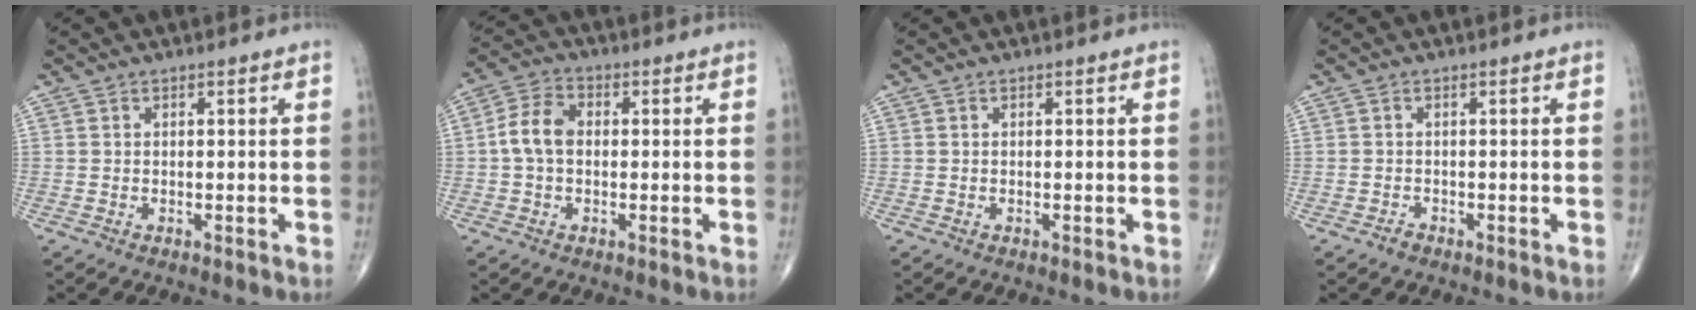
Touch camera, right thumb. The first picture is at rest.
{"total": 6.5, "force": [-0.1, 4.4, 4.8], "torque": [-0.094, 0.021, -0.011]}
{"total": 0.0}
{"total": 1.0, "force": [-0.8, 0.6, 0.2], "torque": [-0.004, 0.001, -0.016]}